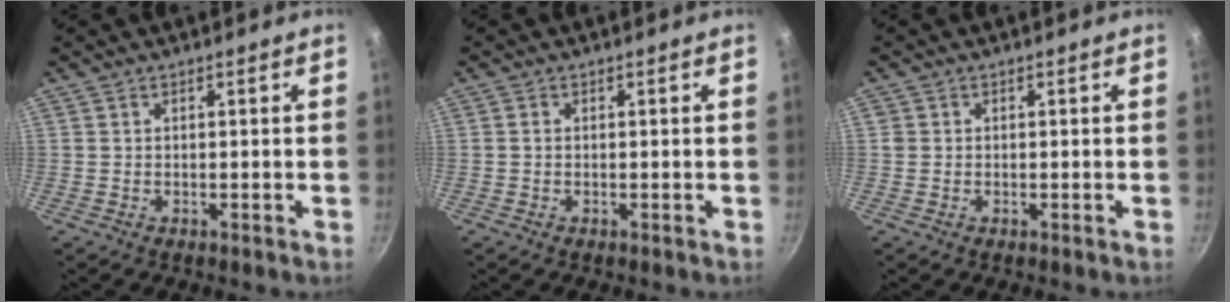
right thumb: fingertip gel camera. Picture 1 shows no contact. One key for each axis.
{"total": 0.5, "fx": -0.1, "fy": 0.5, "fz": 0.3, "tx": -0.004, "ty": 0.004, "tz": -0.002}
{"total": 1.0, "fx": 0.2, "fy": 0.9, "fz": 0.2, "tx": -0.001, "ty": 0.004, "tz": 0.001}